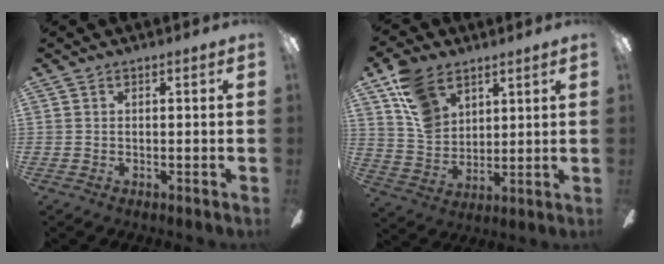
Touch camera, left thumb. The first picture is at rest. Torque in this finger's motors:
{"motor_torque": [1.26, 1.11, 0.72, -0.89, 0.09]}